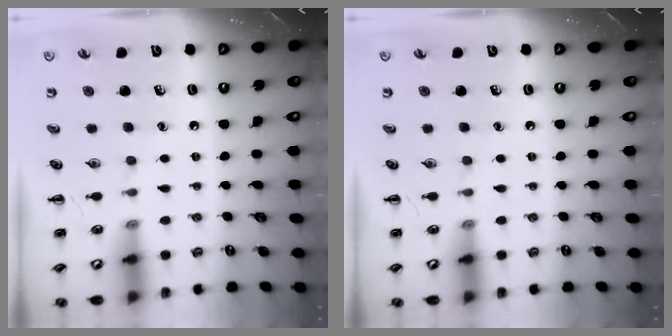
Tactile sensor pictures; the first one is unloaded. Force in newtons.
{"total": 0.0}